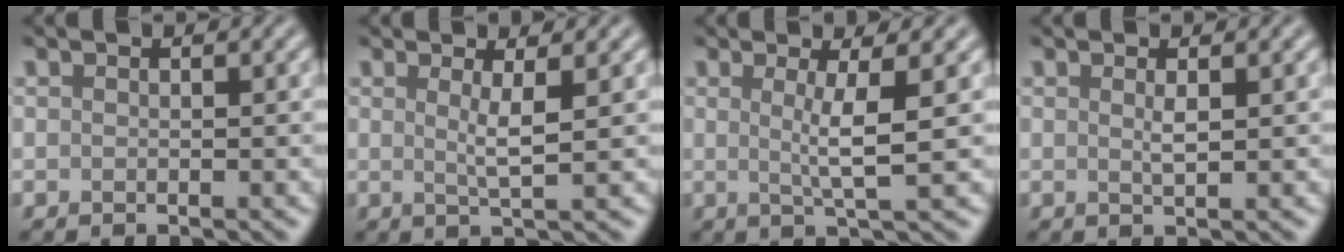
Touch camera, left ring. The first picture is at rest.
{"total": 2.3, "force": [0.6, 0.4, 2.1], "torque": [-0.036, -0.005, 0.006]}
{"total": 3.4, "force": [0.5, 0.5, 3.3], "torque": [-0.056, -0.005, 0.007]}
{"total": 1.0, "force": [0.4, 0.1, 0.9], "torque": [-0.016, 0.000, 0.005]}